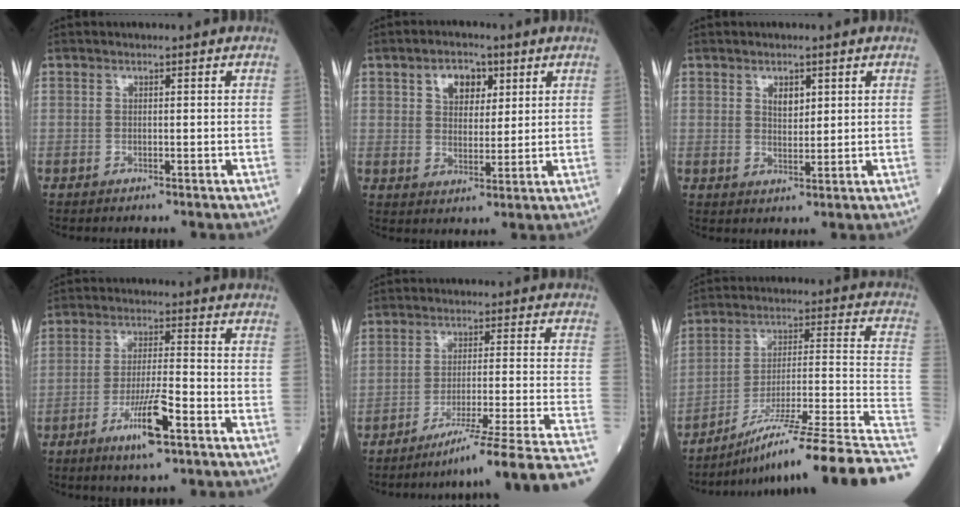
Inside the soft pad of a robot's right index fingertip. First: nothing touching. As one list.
[{"total": 5.6, "force": [2.6, 3.6, 3.5], "torque": [-0.055, 0.012, 0.045]}, {"total": 2.6, "force": [1.3, 1.4, 1.9], "torque": [-0.030, -0.001, 0.023]}, {"total": 8.2, "force": [-4.3, 0.6, 6.9], "torque": [-0.131, -0.010, -0.075]}, {"total": 18.2, "force": [-14.7, -3.0, 10.2], "torque": [-0.093, -0.006, -0.213]}, {"total": 23.3, "force": [-16.2, -0.3, 16.7], "torque": [-0.169, 0.011, -0.262]}]